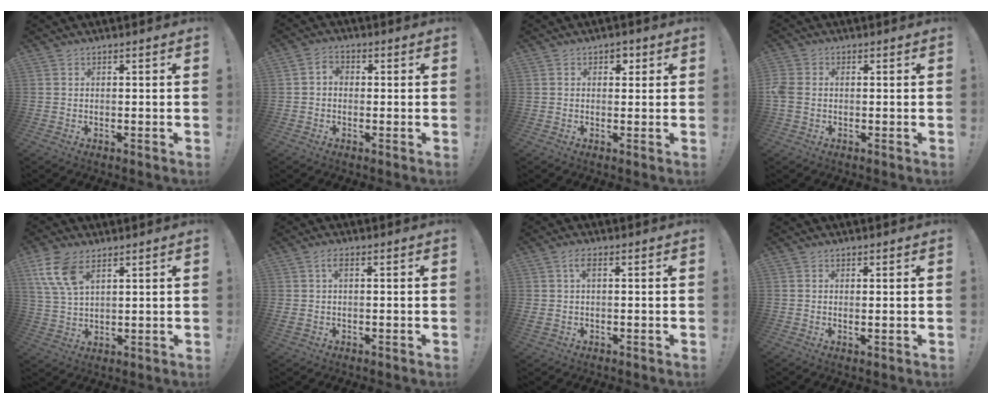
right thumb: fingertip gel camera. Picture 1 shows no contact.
{"total": 3.4, "force": [-0.7, 2.7, 1.9], "torque": [-0.029, 0.007, -0.012]}
{"total": 2.5, "force": [1.1, 1.9, 1.3], "torque": [-0.010, -0.001, 0.015]}
{"total": 4.1, "force": [-0.3, 3.1, 2.7], "torque": [-0.071, 0.001, -0.005]}
{"total": 10.4, "force": [5.5, 5.5, 6.9], "torque": [-0.135, -0.018, 0.103]}
{"total": 2.7, "force": [0.5, 0.9, 2.6], "torque": [-0.052, 0.007, 0.008]}
{"total": 3.4, "force": [0.8, 1.2, 3.1], "torque": [-0.055, 0.004, 0.013]}
{"total": 1.1, "force": [0.7, 0.1, 0.9], "torque": [-0.010, -0.004, 0.012]}